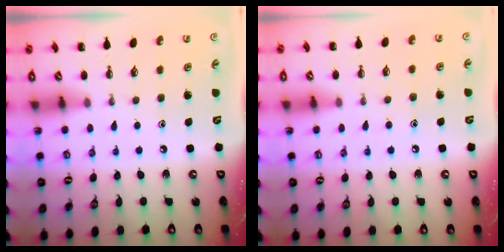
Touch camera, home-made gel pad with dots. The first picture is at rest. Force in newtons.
{"total": 5.1, "press": 4.9, "slide": 1.4}